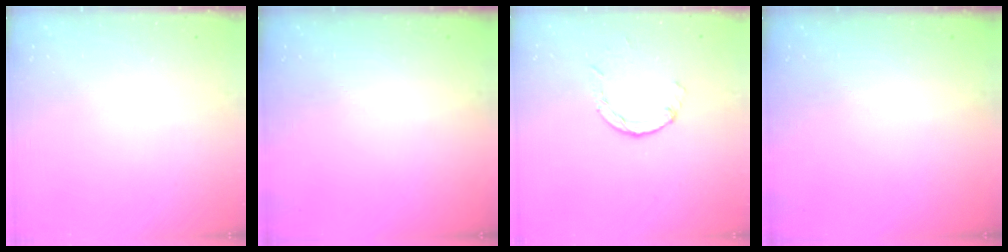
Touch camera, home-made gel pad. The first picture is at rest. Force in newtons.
{"total": 0.0}
{"total": 1.4, "press": 1.4, "slide": 0.2}
{"total": 0.0}